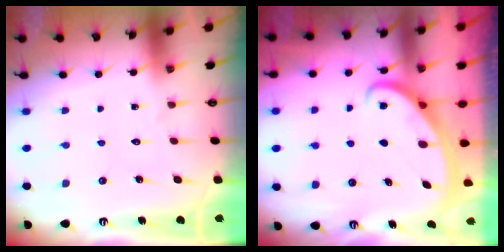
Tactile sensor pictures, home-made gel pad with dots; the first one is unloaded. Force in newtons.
{"total": 2.7, "press": 2.6, "slide": 0.3}